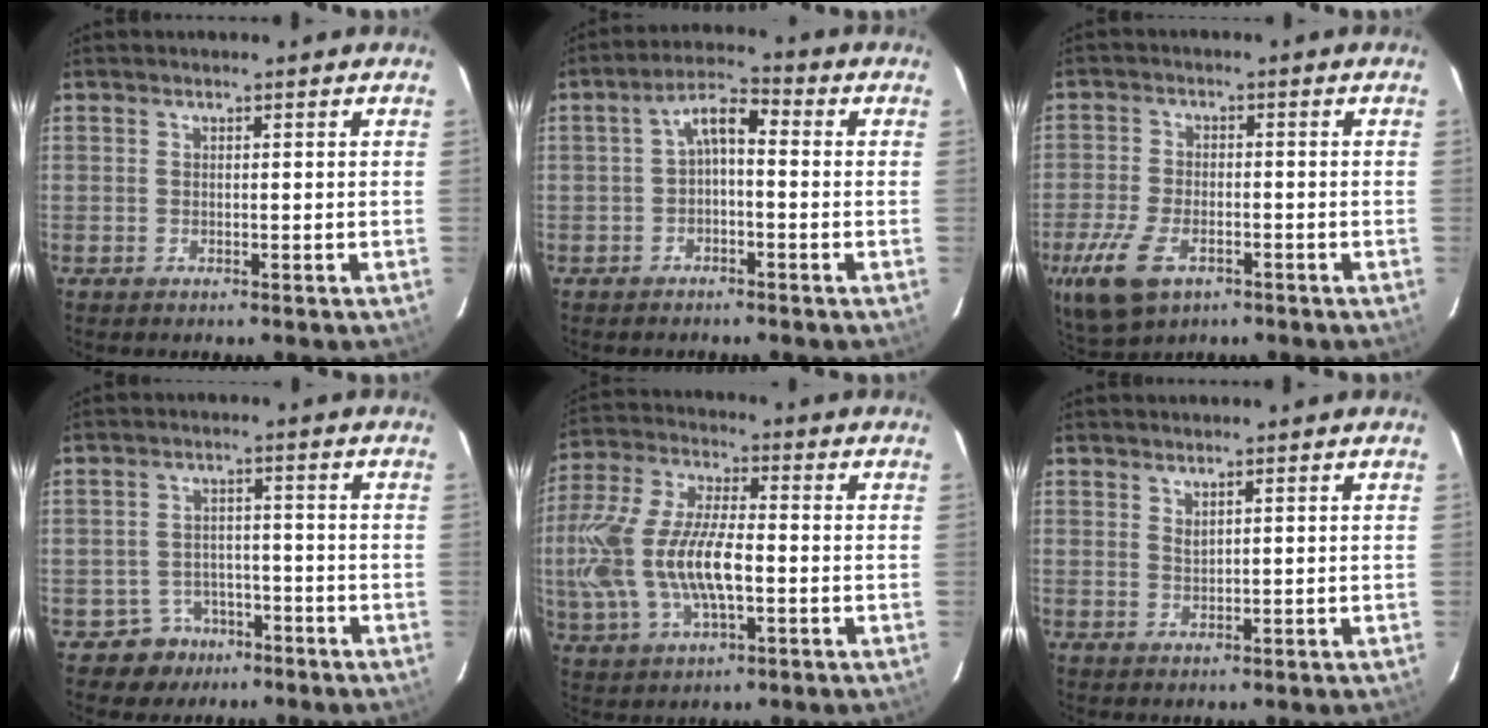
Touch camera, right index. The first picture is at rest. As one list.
[{"total": 4.7, "force": [-1.0, 2.1, 4.1], "torque": [-0.082, 0.020, -0.019]}, {"total": 11.8, "force": [-6.1, 6.2, 7.9], "torque": [-0.196, -0.030, -0.109]}, {"total": 5.6, "force": [-3.7, 4.1, 0.1], "torque": [-0.014, 0.025, -0.052]}, {"total": 17.7, "force": [-2.4, 7.7, 15.8], "torque": [-0.337, -0.003, -0.042]}, {"total": 1.2, "force": [0.9, 0.2, 0.7], "torque": [-0.013, 0.001, 0.018]}]